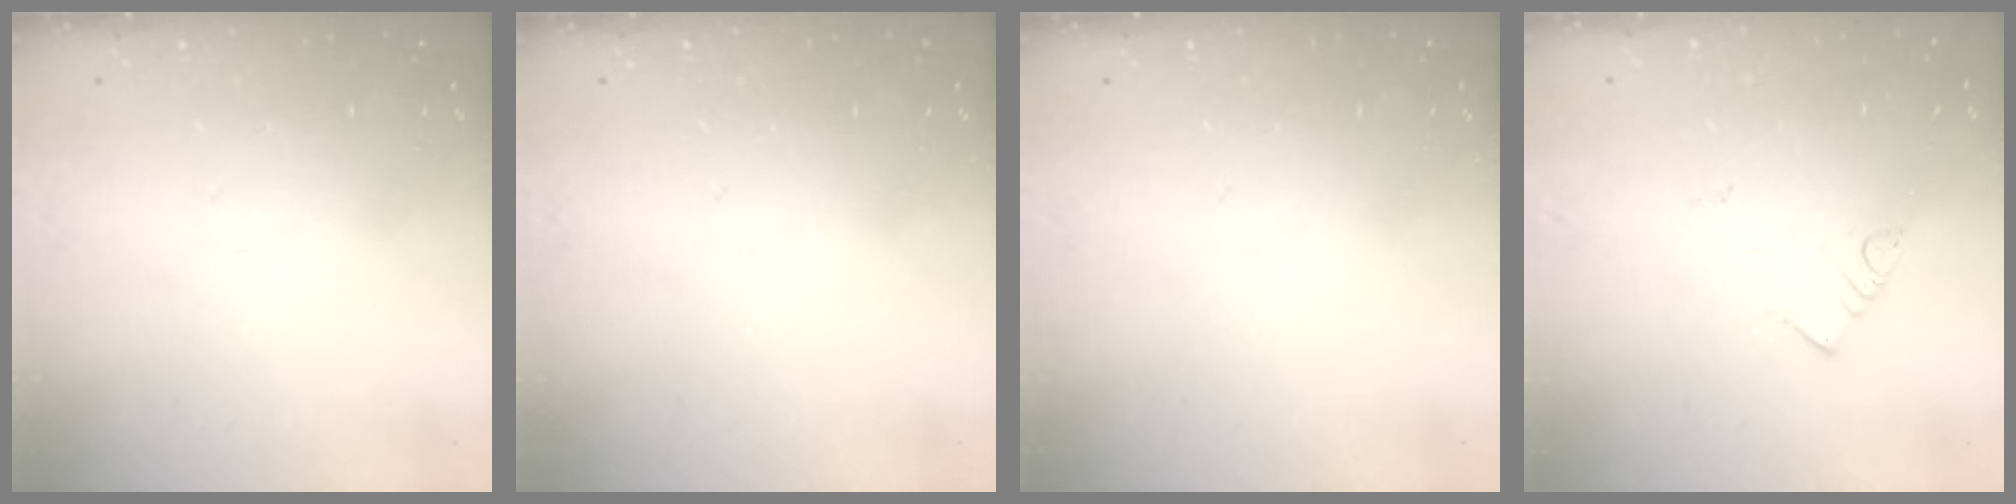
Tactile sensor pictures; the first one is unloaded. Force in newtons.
{"total": 0.0}
{"total": 0.0}
{"total": 2.9, "press": 2.9, "slide": 0.3}